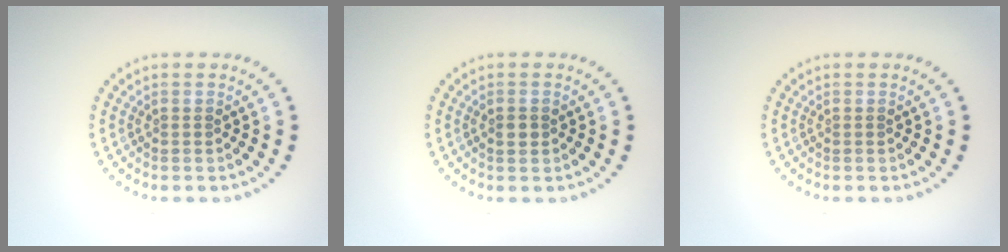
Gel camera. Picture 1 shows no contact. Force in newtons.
{"total": 1.1, "press": 1.1, "slide": 0.1}
{"total": 0.0}